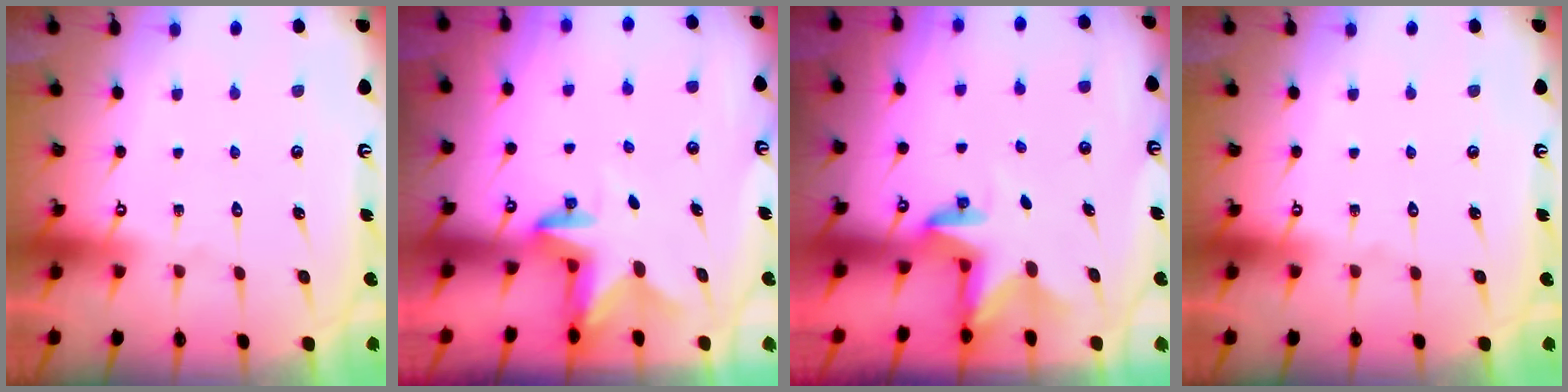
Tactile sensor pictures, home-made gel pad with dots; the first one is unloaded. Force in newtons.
{"total": 2.8, "press": 2.7, "slide": 0.6}
{"total": 2.8, "press": 2.8, "slide": 0.2}
{"total": 0.0}